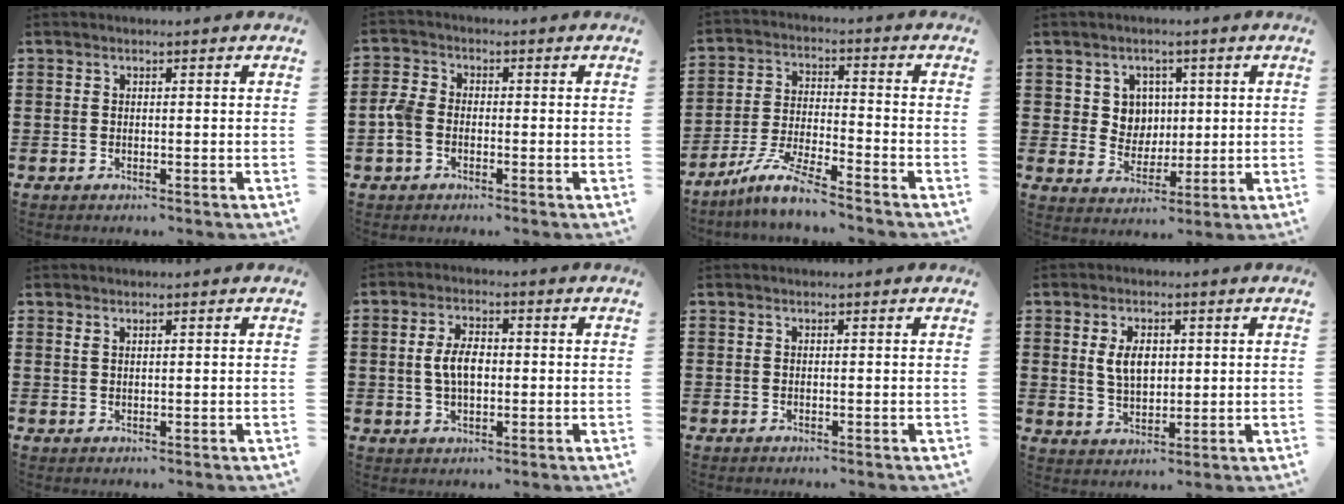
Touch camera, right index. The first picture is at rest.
{"total": 3.9, "force": [-1.3, 2.7, 2.6], "torque": [-0.077, -0.003, -0.031]}
{"total": 7.3, "force": [-6.4, 0.0, 3.5], "torque": [-0.081, -0.008, -0.128]}
{"total": 5.0, "force": [1.6, 4.6, 1.3], "torque": [-0.040, 0.009, 0.028]}
{"total": 1.0, "force": [0.8, 0.3, 0.5], "torque": [-0.012, 0.002, 0.015]}
{"total": 5.2, "force": [0.0, 2.8, 4.4], "torque": [-0.086, 0.004, -0.005]}
{"total": 0.0}
{"total": 4.9, "force": [1.0, 3.0, 3.8], "torque": [-0.074, 0.008, 0.014]}